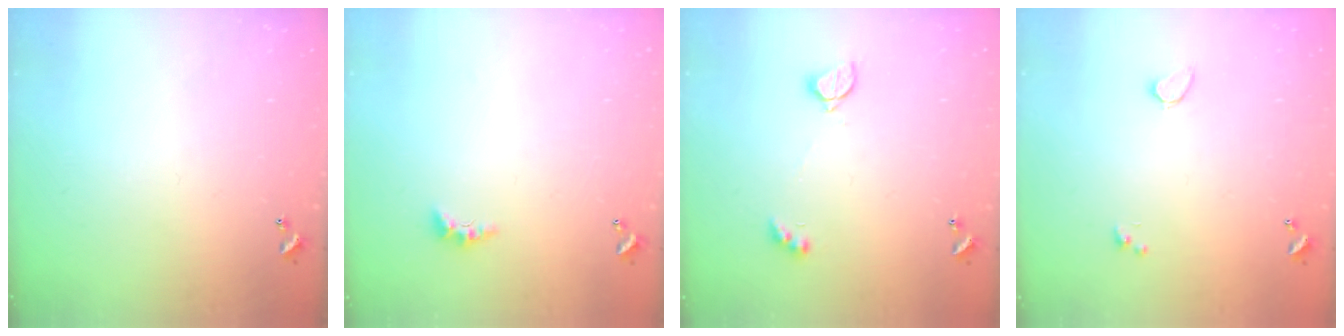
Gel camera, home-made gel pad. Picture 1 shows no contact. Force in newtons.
{"total": 2.3, "press": 2.2, "slide": 0.7}
{"total": 2.4, "press": 2.3, "slide": 0.8}
{"total": 0.6, "press": 0.4, "slide": 0.5}